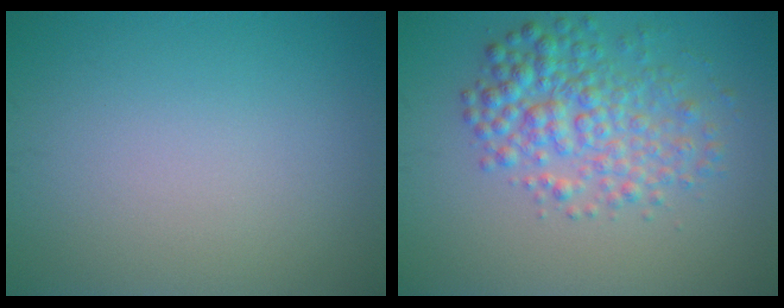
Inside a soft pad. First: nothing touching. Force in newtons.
{"total": 5.1, "press": 5.1, "slide": 0.1}